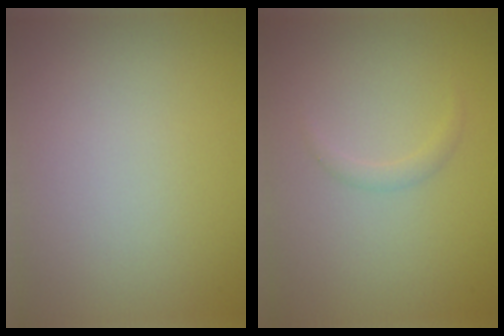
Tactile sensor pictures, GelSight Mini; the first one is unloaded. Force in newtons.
{"total": 0.9, "press": 0.9, "slide": 0.0}